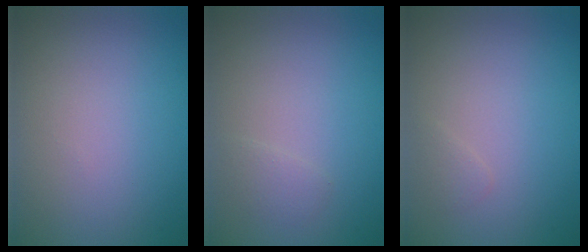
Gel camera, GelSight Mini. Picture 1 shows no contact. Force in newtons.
{"total": 0.9, "press": 0.9, "slide": 0.0}
{"total": 0.6, "press": 0.6, "slide": 0.0}